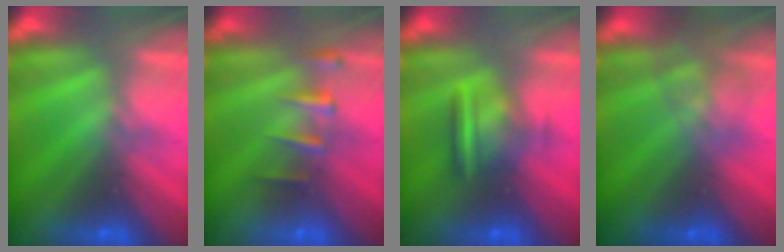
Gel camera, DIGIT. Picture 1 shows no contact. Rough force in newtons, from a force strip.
{"total": 2.3}
{"total": 8.4}
{"total": 2.5}